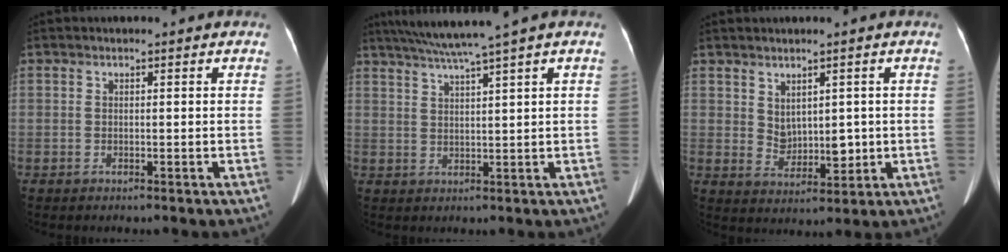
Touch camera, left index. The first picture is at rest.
{"total": 7.5, "force": [5.8, -1.8, 4.4], "torque": [-0.074, 0.015, 0.099]}
{"total": 4.6, "force": [0.7, 3.2, 3.3], "torque": [-0.057, 0.000, 0.029]}